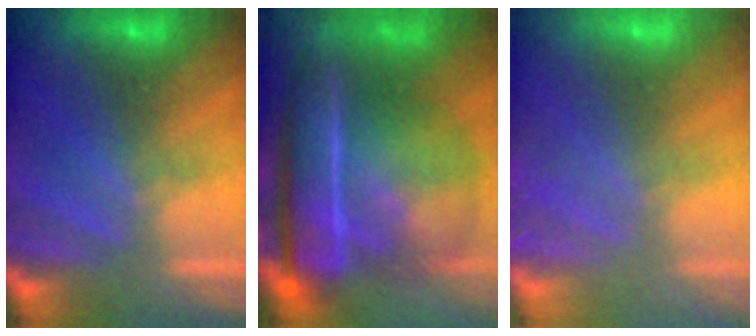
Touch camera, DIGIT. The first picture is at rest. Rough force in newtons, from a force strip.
{"total": 7.3}
{"total": 7.8}